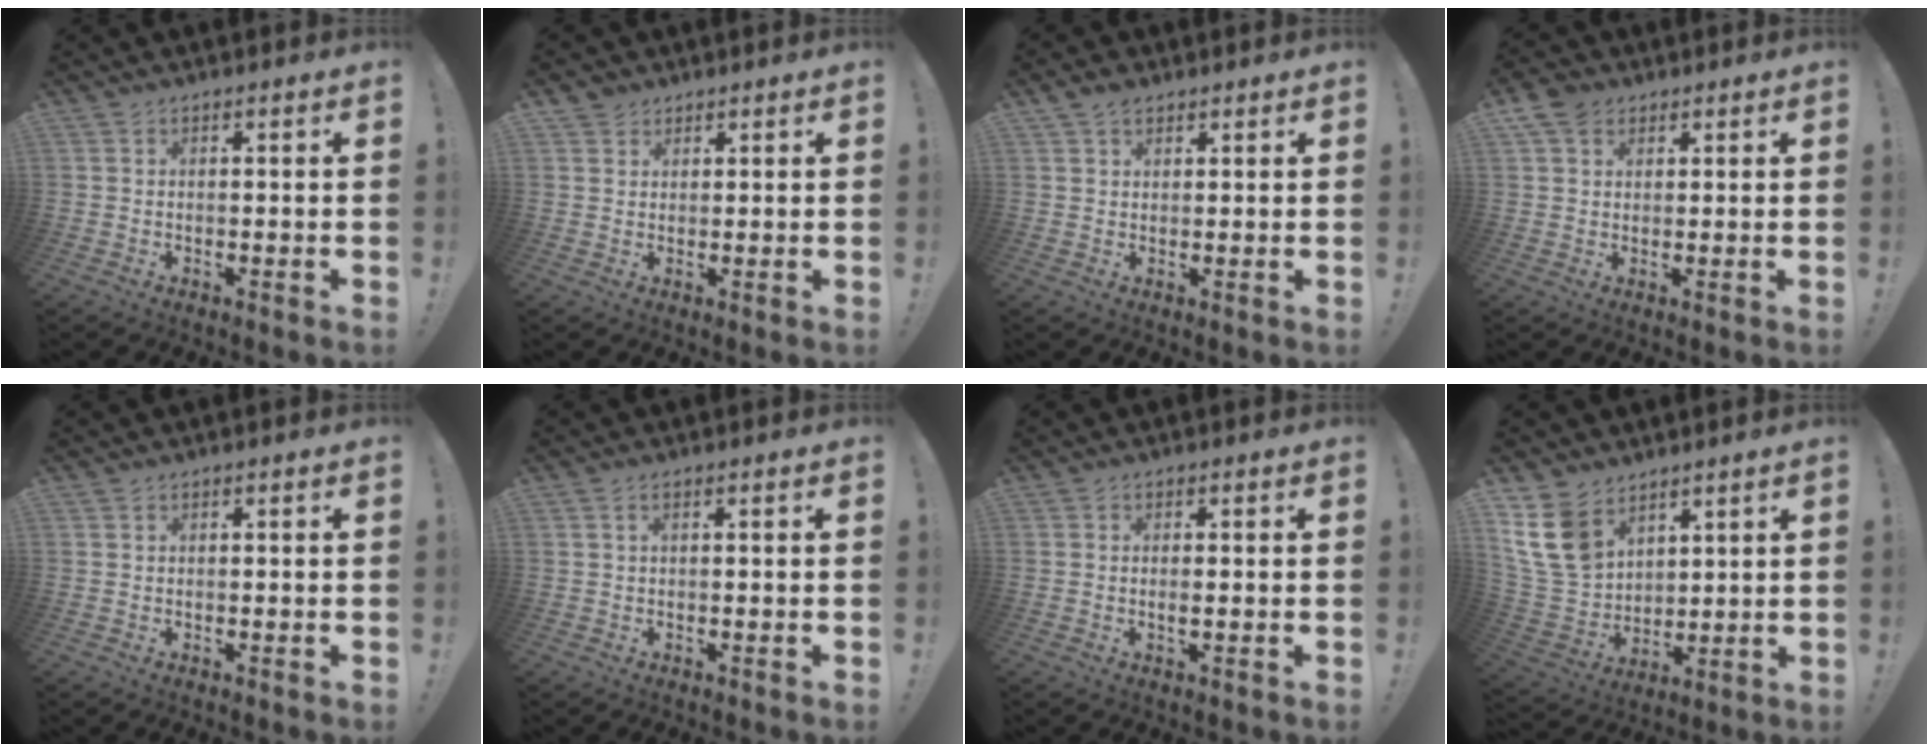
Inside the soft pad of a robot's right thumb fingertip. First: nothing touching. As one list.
[{"total": 2.8, "force": [2.1, 1.9, 0.1], "torque": [0.007, -0.012, 0.036]}, {"total": 3.2, "force": [2.2, 1.8, 1.3], "torque": [-0.018, -0.010, 0.041]}, {"total": 5.5, "force": [2.9, 4.0, 2.2], "torque": [-0.035, -0.005, 0.057]}, {"total": 0.0}, {"total": 1.2, "force": [0.3, 0.2, 1.1], "torque": [-0.023, 0.002, 0.005]}, {"total": 1.6, "force": [-0.2, 0.2, 1.5], "torque": [-0.019, -0.005, -0.004]}, {"total": 15.2, "force": [8.8, 9.9, 7.3], "torque": [-0.153, -0.050, 0.174]}]